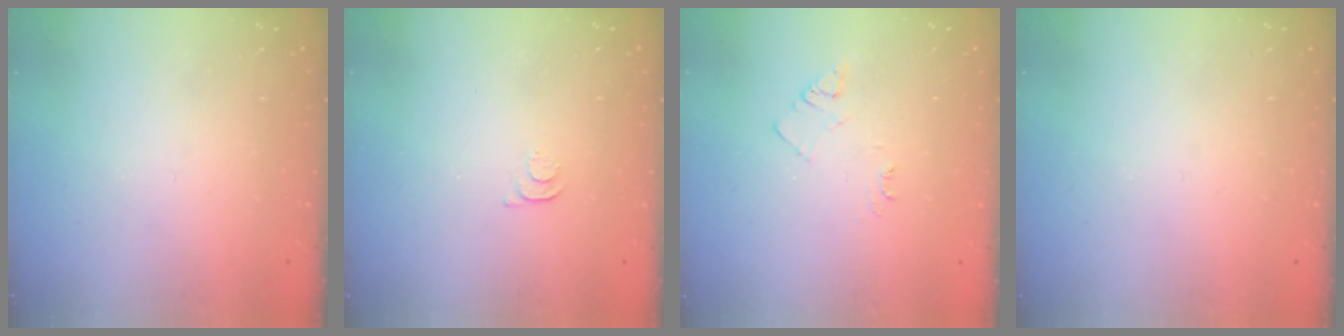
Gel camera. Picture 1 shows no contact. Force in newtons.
{"total": 3.6, "press": 3.5, "slide": 0.8}
{"total": 3.8, "press": 3.8, "slide": 0.5}
{"total": 0.0}